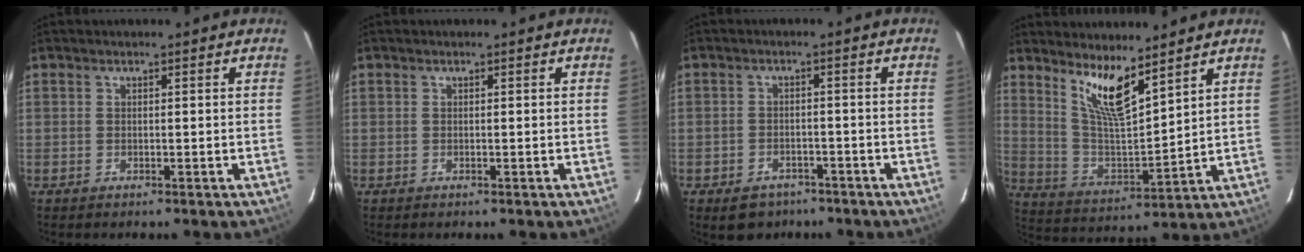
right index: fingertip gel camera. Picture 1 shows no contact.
{"total": 0.0}
{"total": 5.6, "force": [-3.9, 3.8, 1.5], "torque": [-0.038, 0.008, -0.049]}
{"total": 10.5, "force": [7.5, 2.0, 7.1], "torque": [-0.134, -0.014, 0.155]}